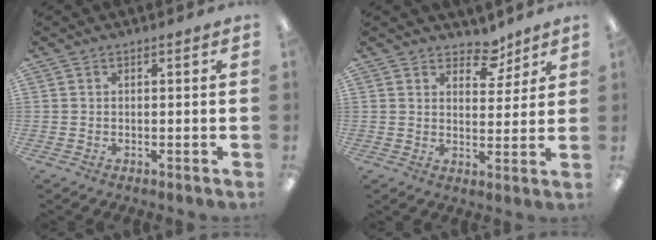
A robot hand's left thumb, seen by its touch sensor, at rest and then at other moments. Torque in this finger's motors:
{"motor_torque": [-0.17, 0.20, -0.34, -0.35, 0.01]}